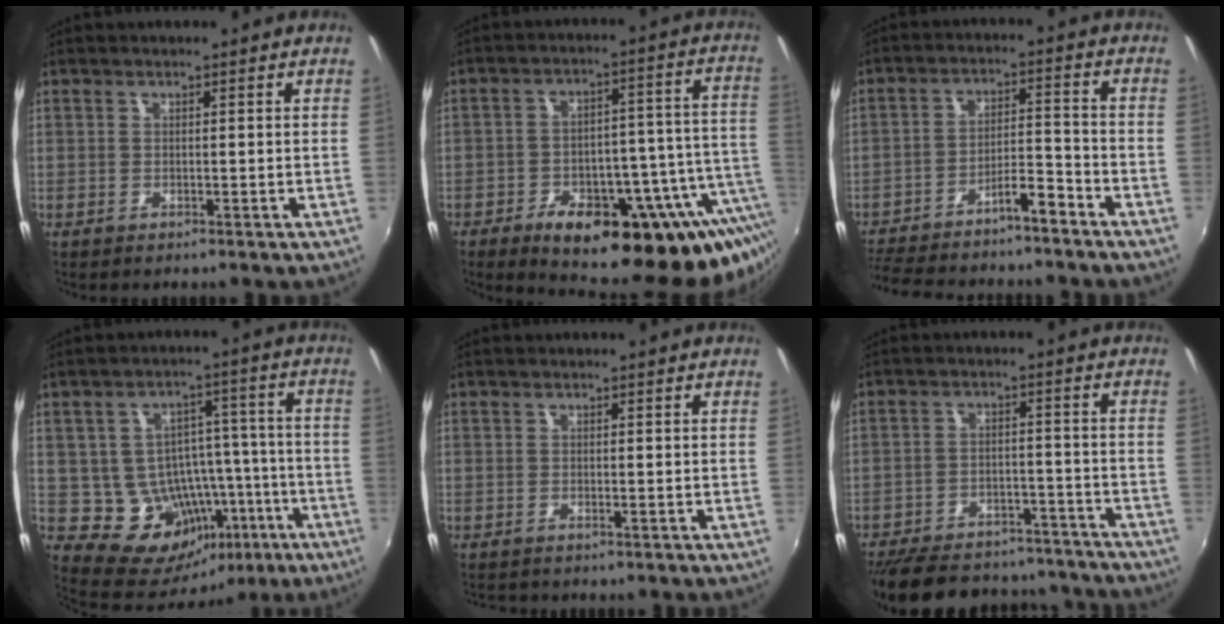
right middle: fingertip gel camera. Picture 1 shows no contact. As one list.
[{"total": 27.7, "force": [-16.7, 10.8, 19.4], "torque": [-0.257, -0.004, -0.212]}, {"total": 9.8, "force": [-8.6, 1.0, 4.7], "torque": [-0.096, 0.027, -0.146]}, {"total": 15.9, "force": [-6.5, 12.9, 6.7], "torque": [-0.119, 0.032, -0.057]}, {"total": 0.6, "force": [-0.5, 0.1, 0.3], "torque": [-0.006, 0.002, -0.011]}, {"total": 26.0, "force": [-22.3, 9.3, 9.5], "torque": [-0.205, 0.025, -0.288]}]